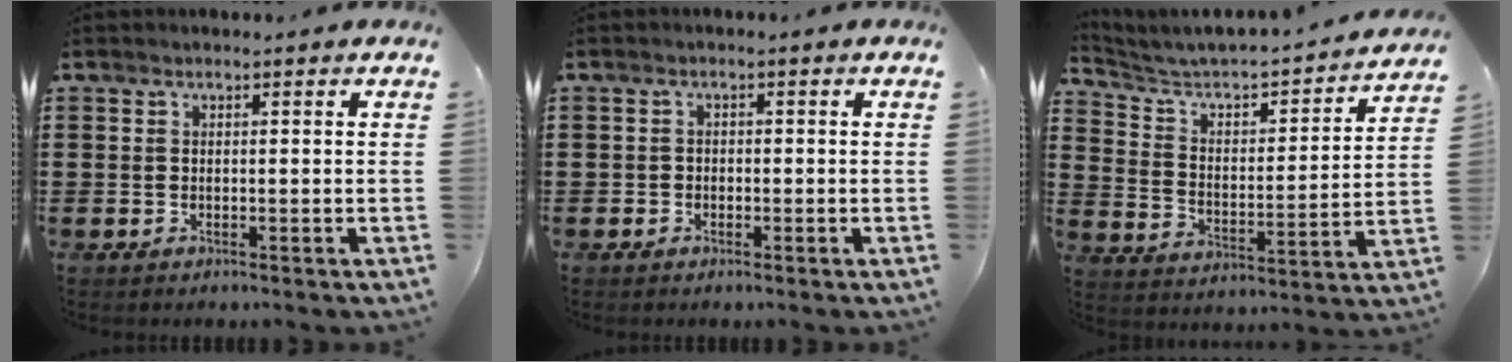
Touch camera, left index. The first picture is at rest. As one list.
[{"total": 0.9, "force": [-0.6, 0.7, 0.2], "torque": [-0.006, 0.001, -0.013]}, {"total": 3.5, "force": [3.1, 1.2, 1.2], "torque": [-0.047, -0.032, 0.039]}]